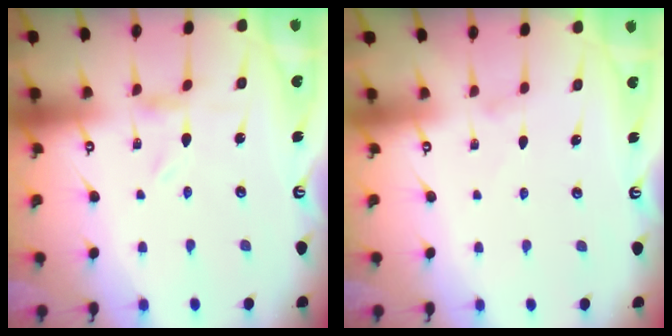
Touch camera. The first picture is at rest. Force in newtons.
{"total": 0.8, "press": 0.8, "slide": 0.1}